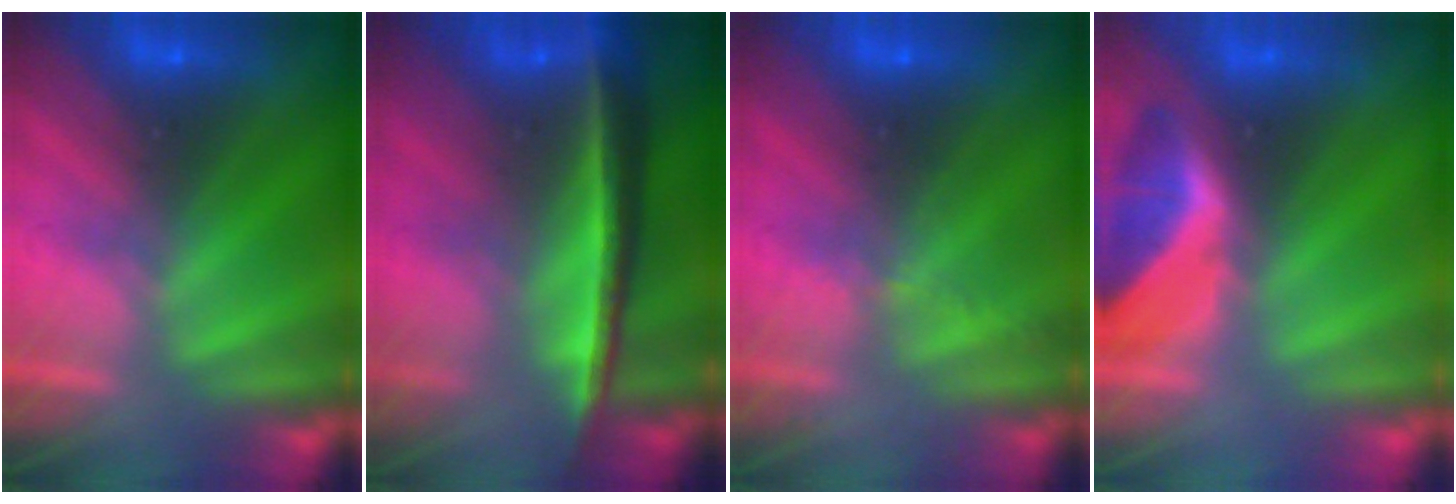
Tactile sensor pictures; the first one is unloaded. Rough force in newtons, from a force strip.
{"total": 7.3}
{"total": 2.1}
{"total": 1.8}